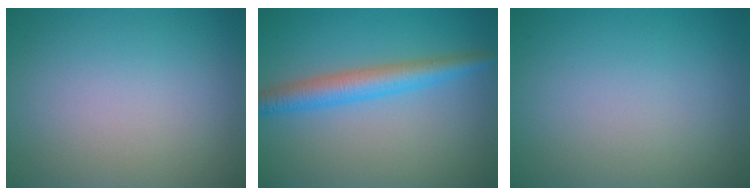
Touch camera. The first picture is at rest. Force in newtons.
{"total": 4.0, "press": 4.0, "slide": 0.2}
{"total": 0.0}